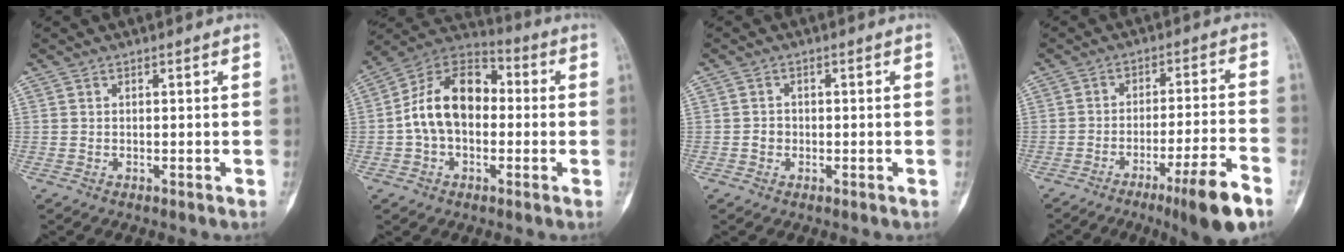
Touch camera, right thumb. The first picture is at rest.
{"total": 14.8, "force": [-0.3, 10.0, 10.9], "torque": [-0.174, 0.041, -0.018]}
{"total": 1.6, "force": [-0.4, 1.4, 0.5], "torque": [0.000, 0.007, -0.008]}
{"total": 11.7, "force": [-6.9, 0.8, 9.4], "torque": [-0.152, 0.026, -0.105]}